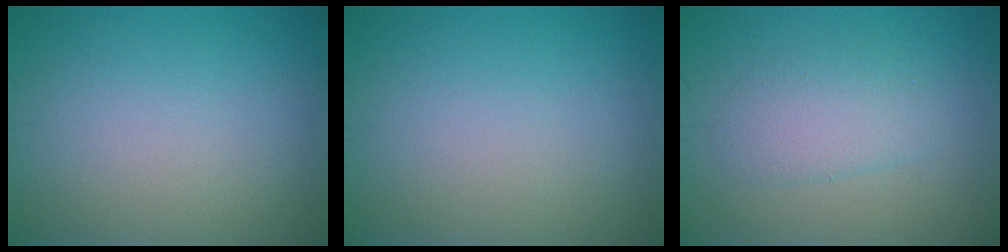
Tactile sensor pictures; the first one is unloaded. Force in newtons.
{"total": 0.0}
{"total": 2.6, "press": 2.6, "slide": 0.2}